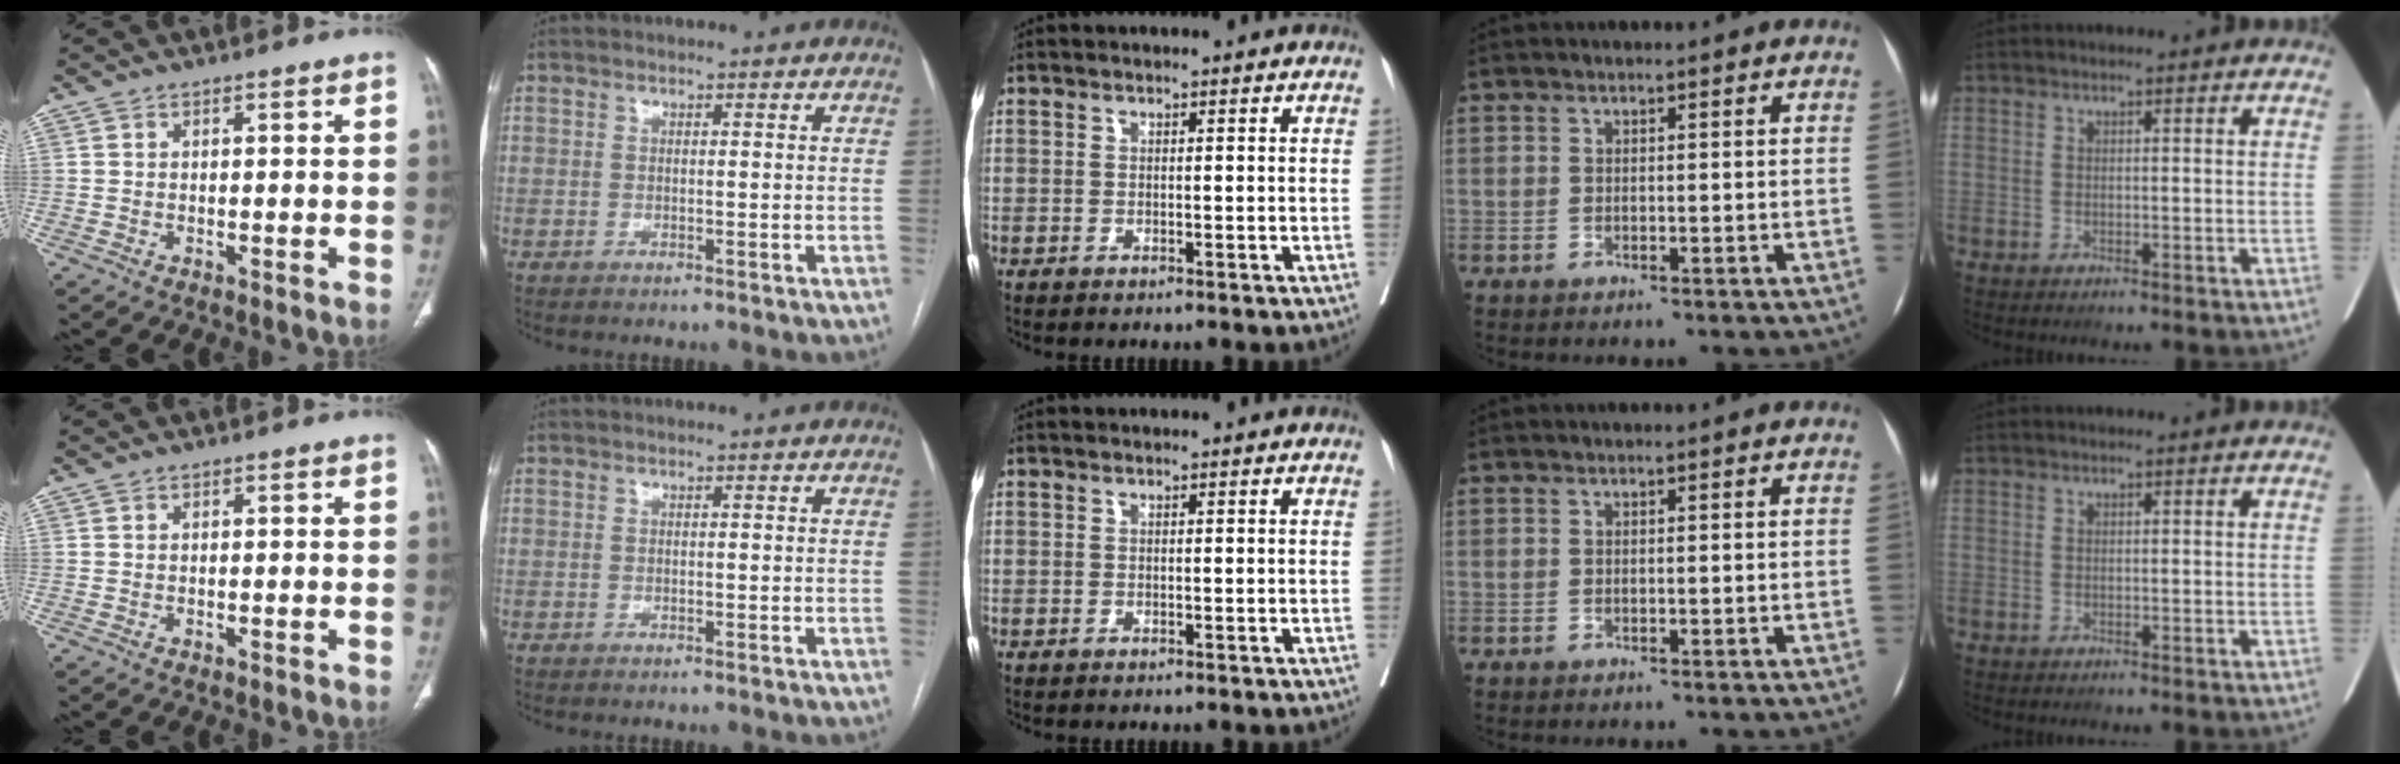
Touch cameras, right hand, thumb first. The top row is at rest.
{}